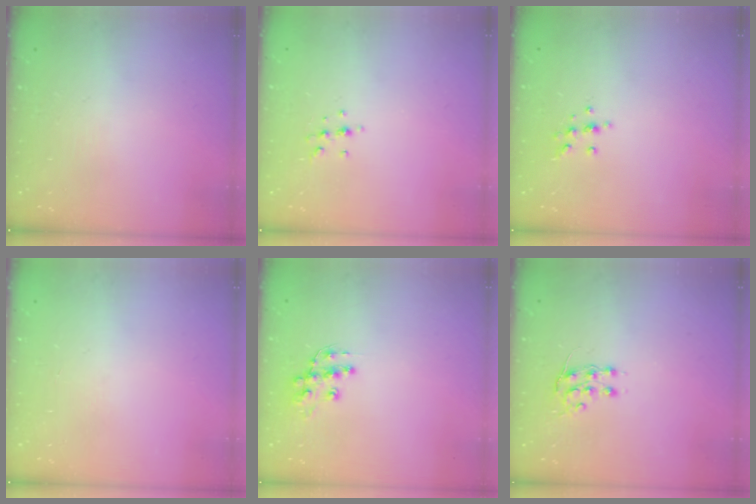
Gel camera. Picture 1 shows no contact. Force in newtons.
{"total": 5.3, "press": 5.1, "slide": 1.5}
{"total": 7.0, "press": 6.9, "slide": 0.7}
{"total": 0.0}
{"total": 10.8, "press": 10.7, "slide": 0.8}
{"total": 6.4, "press": 6.4, "slide": 0.5}